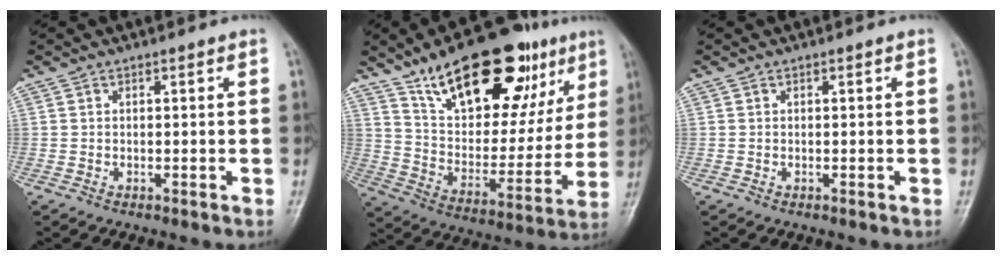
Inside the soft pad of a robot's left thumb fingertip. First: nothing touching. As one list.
[{"total": 27.1, "force": [15.6, 12.3, 18.5], "torque": [-0.233, -0.036, 0.252]}, {"total": 0.0}]